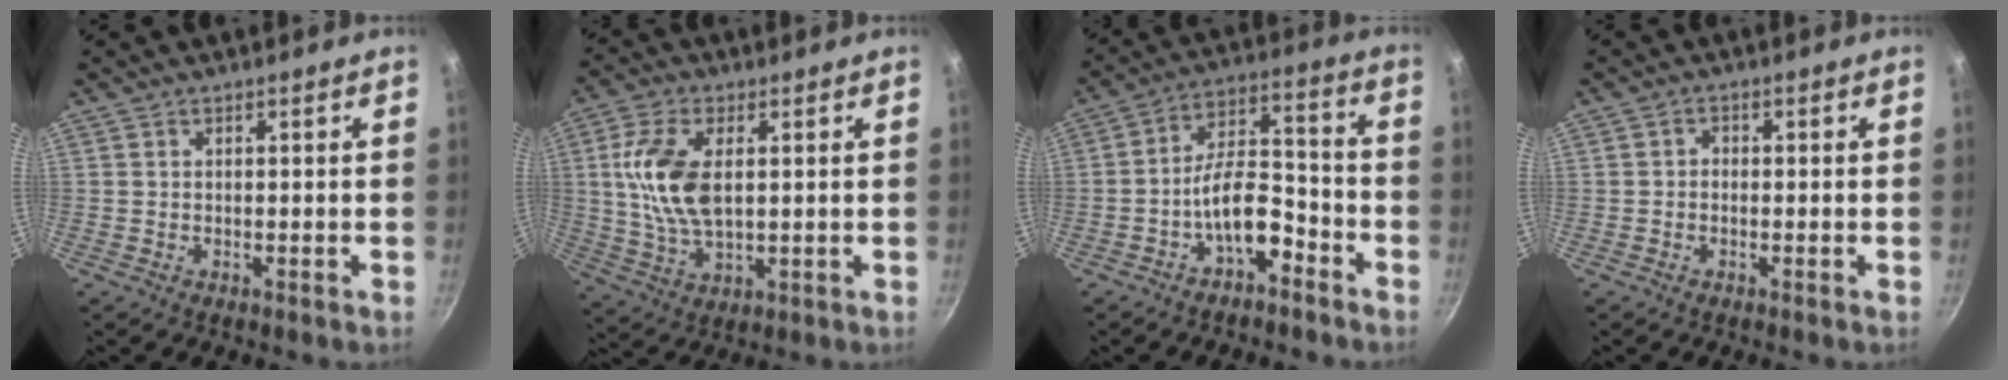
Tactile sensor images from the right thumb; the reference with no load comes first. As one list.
[{"total": 11.9, "force": [1.9, 6.4, 9.8], "torque": [-0.191, -0.004, 0.037]}, {"total": 10.0, "force": [-5.3, 4.8, 7.1], "torque": [-0.096, 0.065, -0.089]}, {"total": 1.3, "force": [-0.5, 1.0, 0.6], "torque": [-0.008, 0.007, -0.011]}]